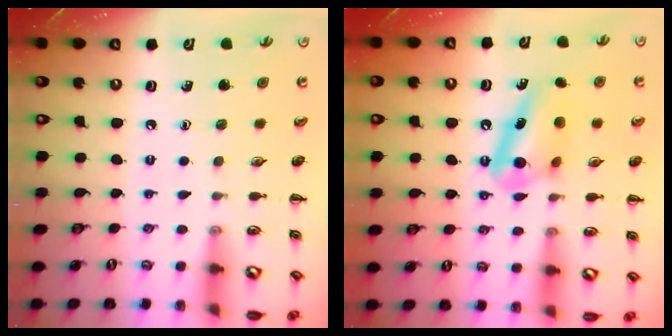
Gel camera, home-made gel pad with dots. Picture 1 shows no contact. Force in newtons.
{"total": 10.7, "press": 10.6, "slide": 1.2}